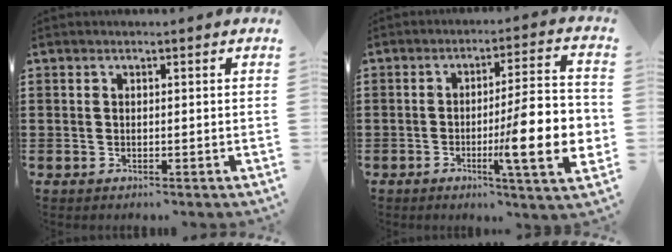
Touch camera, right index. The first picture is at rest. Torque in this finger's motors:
{"motor_torque": [2.14, 0.00, 1.05, 0.20]}